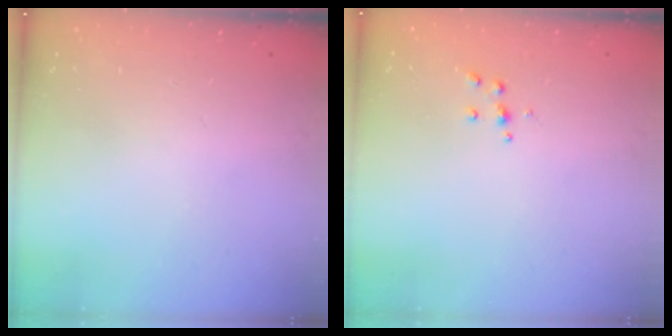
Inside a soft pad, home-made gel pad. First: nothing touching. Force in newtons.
{"total": 4.3, "press": 4.3, "slide": 0.4}